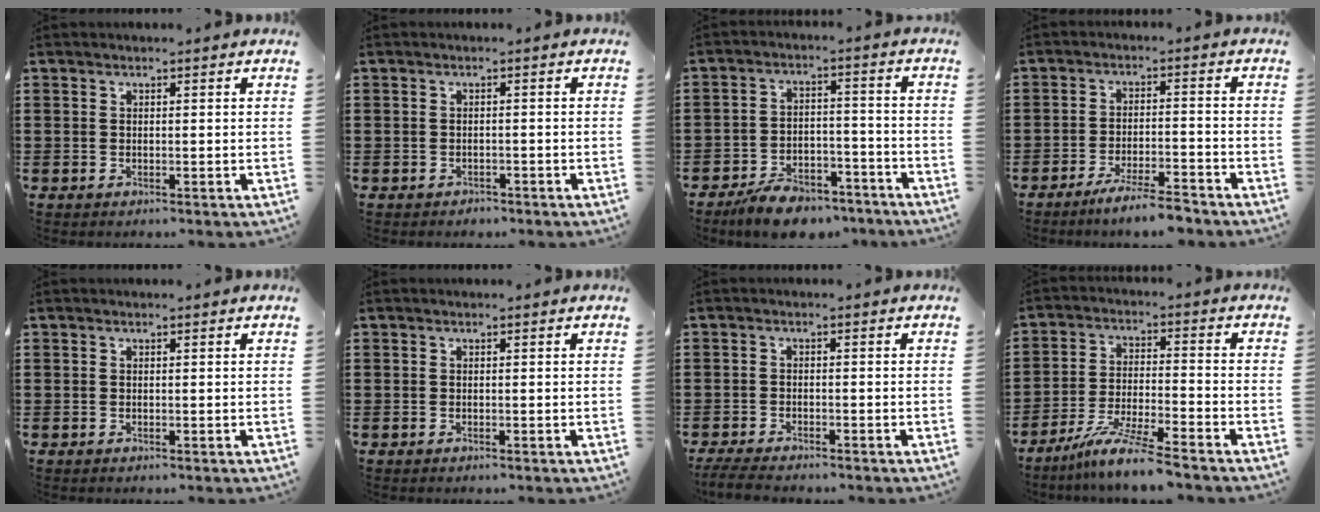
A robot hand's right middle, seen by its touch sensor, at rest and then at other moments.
{"total": 0.9, "force": [-0.9, 0.2, -0.1], "torque": [-0.003, 0.000, -0.020]}
{"total": 7.1, "force": [-6.4, 2.1, 2.3], "torque": [-0.042, 0.018, -0.122]}
{"total": 5.4, "force": [-4.8, -0.1, 2.5], "torque": [-0.046, -0.008, -0.088]}
{"total": 0.0}
{"total": 0.0}
{"total": 2.6, "force": [-2.5, 0.2, 0.8], "torque": [-0.030, -0.006, -0.056]}
{"total": 8.2, "force": [-7.0, -0.4, 4.1], "torque": [-0.086, -0.014, -0.135]}